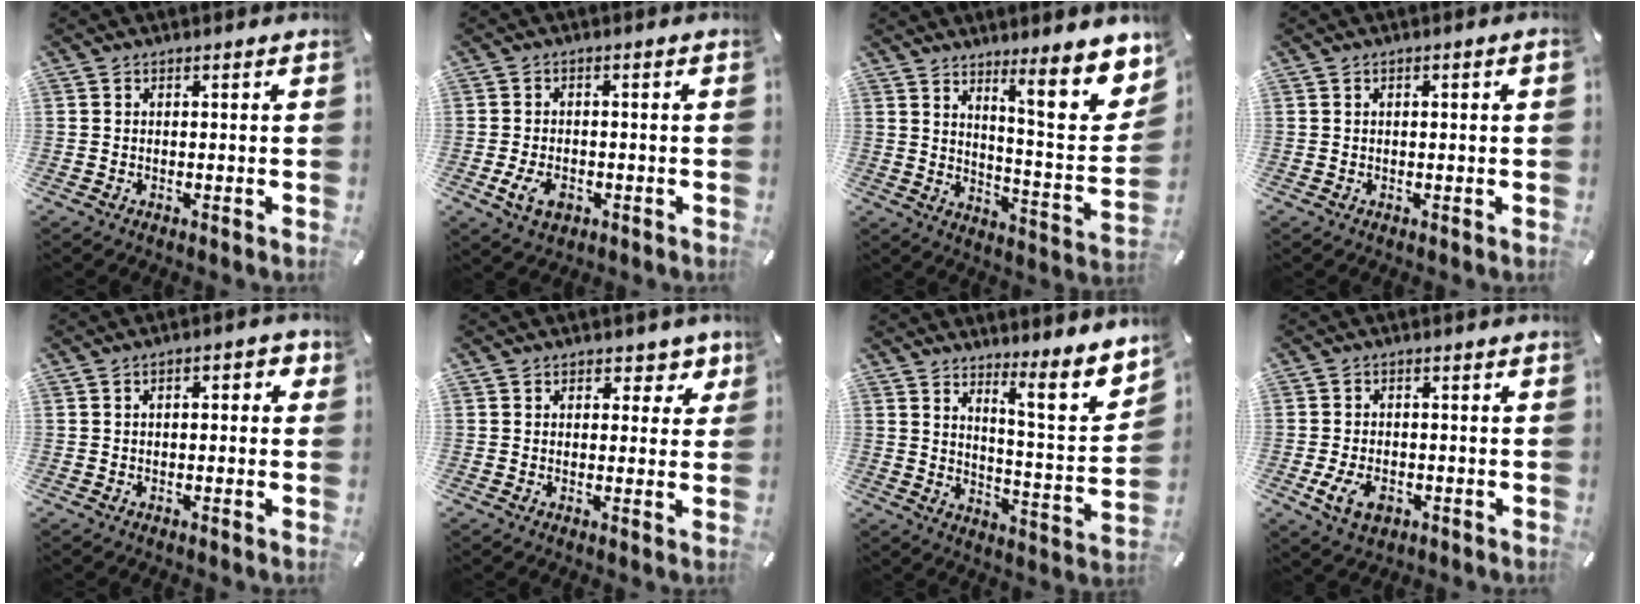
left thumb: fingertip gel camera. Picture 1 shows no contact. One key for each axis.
{"total": 5.0, "fx": -1.7, "fy": 3.3, "fz": 3.4, "tx": -0.076, "ty": 0.003, "tz": -0.033}
{"total": 14.0, "fx": 10.1, "fy": 2.9, "fz": 9.2, "tx": -0.117, "ty": -0.095, "tz": 0.161}
{"total": 1.2, "fx": 0.1, "fy": 0.1, "fz": 1.2, "tx": -0.020, "ty": -0.003, "tz": 0.001}
{"total": 3.4, "fx": -0.2, "fy": 1.8, "fz": 2.9, "tx": -0.036, "ty": 0.005, "tz": -0.009}
{"total": 4.5, "fx": 2.4, "fy": 3.2, "fz": 2.1, "tx": -0.002, "ty": -0.011, "tz": 0.031}
{"total": 9.8, "fx": 7.9, "fy": 1.5, "fz": 5.6, "tx": -0.070, "ty": -0.089, "tz": 0.127}
{"total": 6.0, "fx": -2.1, "fy": 4.0, "fz": 3.9, "tx": -0.095, "ty": 0.002, "tz": -0.040}